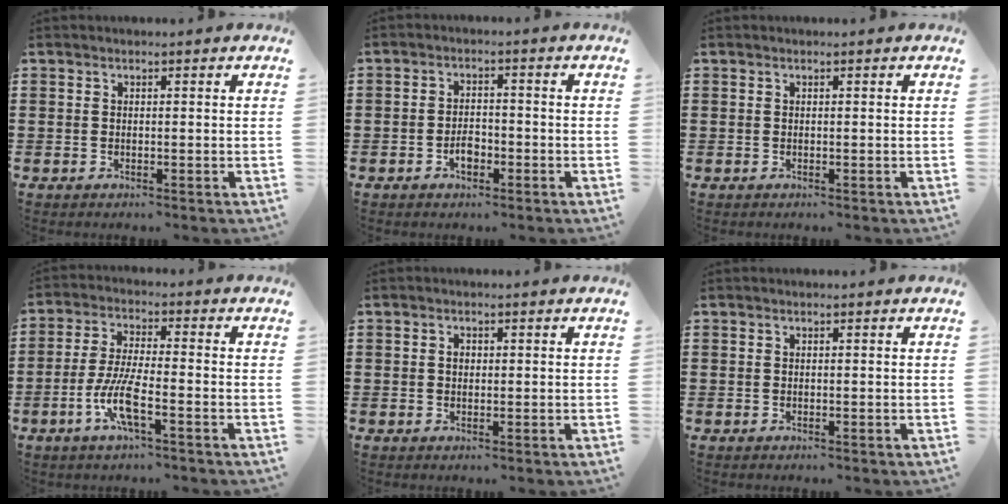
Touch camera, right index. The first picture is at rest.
{"total": 2.9, "force": [-1.3, 1.7, 2.0], "torque": [-0.039, 0.004, -0.025]}
{"total": 0.0}
{"total": 7.4, "force": [-3.2, 1.4, 6.5], "torque": [-0.147, -0.014, -0.066]}
{"total": 1.1, "force": [0.2, 0.8, 0.7], "torque": [-0.016, 0.005, 0.003]}
{"total": 0.0}